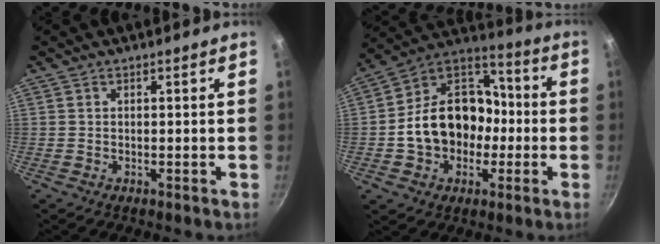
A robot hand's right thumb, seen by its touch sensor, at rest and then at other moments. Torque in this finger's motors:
{"motor_torque": [2.11, 2.07, 0.98, -0.65, 0.12]}